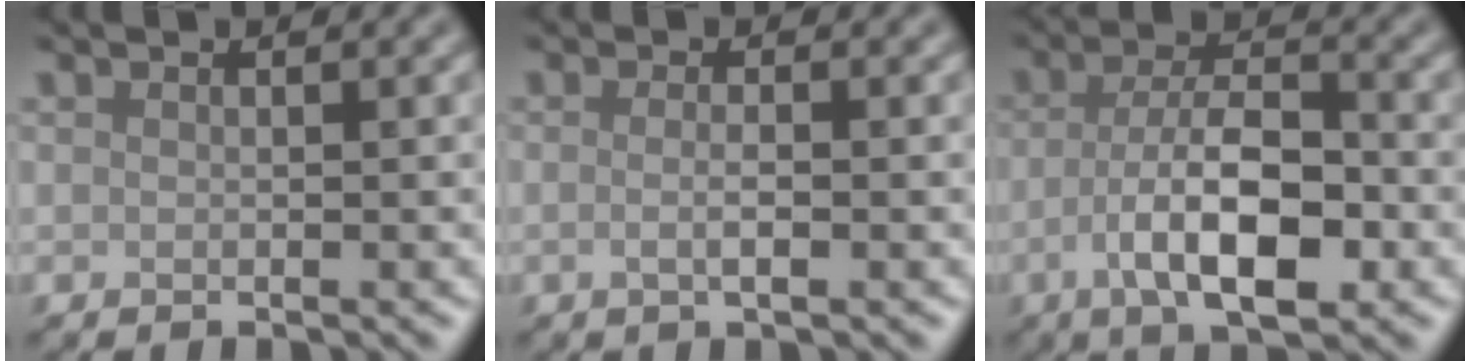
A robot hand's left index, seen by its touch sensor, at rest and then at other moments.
{"total": 1.7, "force": [-0.2, 0.5, 1.6], "torque": [-0.025, -0.004, -0.006]}
{"total": 7.5, "force": [-2.2, 2.8, 6.6], "torque": [-0.118, 0.000, -0.040]}